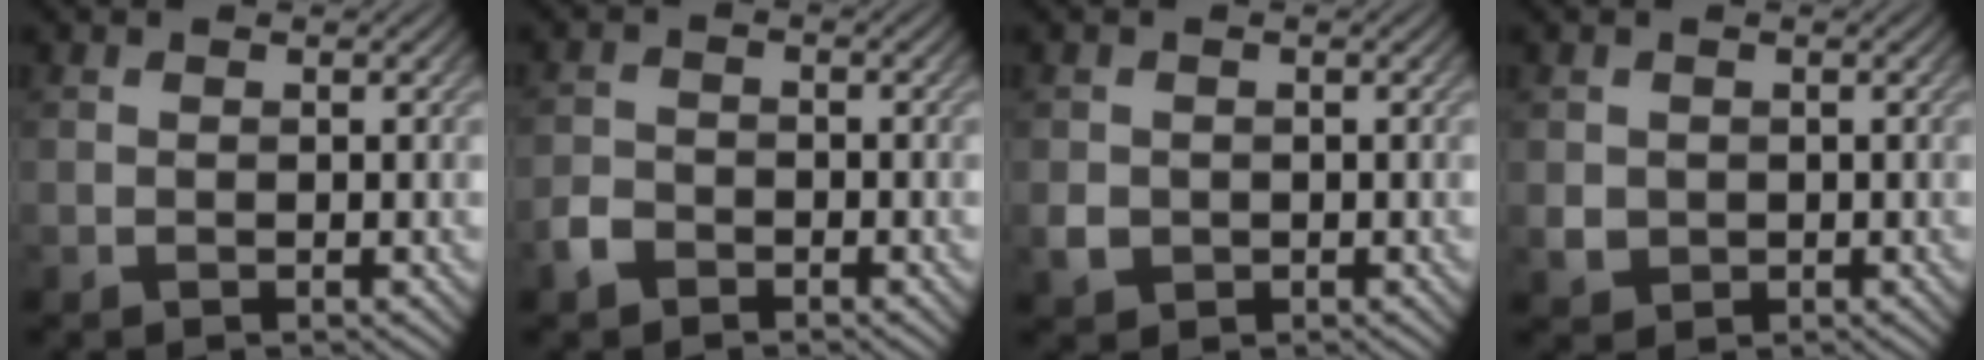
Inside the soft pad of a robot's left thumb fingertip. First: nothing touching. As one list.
[{"total": 2.6, "force": [-1.9, 1.6, 0.9], "torque": [-0.021, -0.002, -0.047]}, {"total": 2.0, "force": [-0.5, 1.8, 0.7], "torque": [-0.016, -0.007, -0.010]}, {"total": 2.0, "force": [0.0, 1.9, 0.5], "torque": [-0.015, -0.007, 0.001]}]